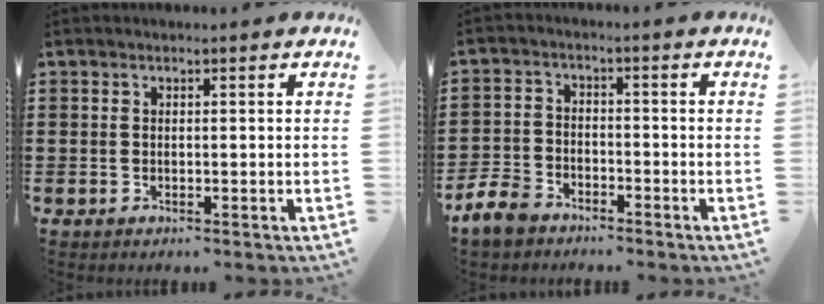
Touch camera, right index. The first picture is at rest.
{"total": 5.5, "force": [-4.8, 2.1, 1.6], "torque": [-0.062, 0.007, -0.104]}